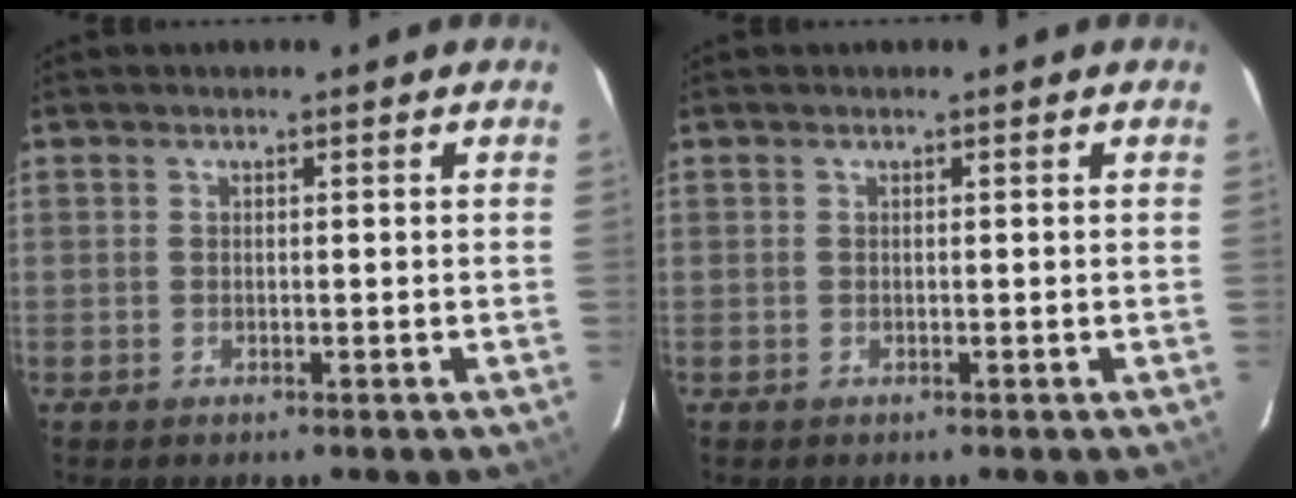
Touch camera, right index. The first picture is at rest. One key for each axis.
{"total": 0.0}